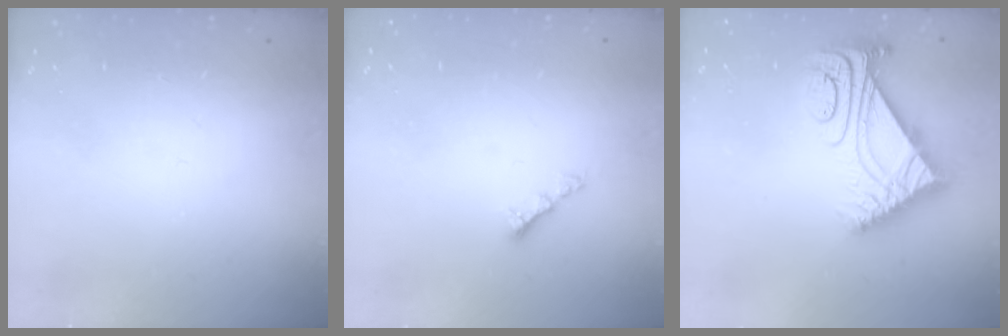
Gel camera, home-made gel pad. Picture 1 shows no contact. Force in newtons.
{"total": 3.4, "press": 3.3, "slide": 0.6}
{"total": 9.6, "press": 9.6, "slide": 0.9}